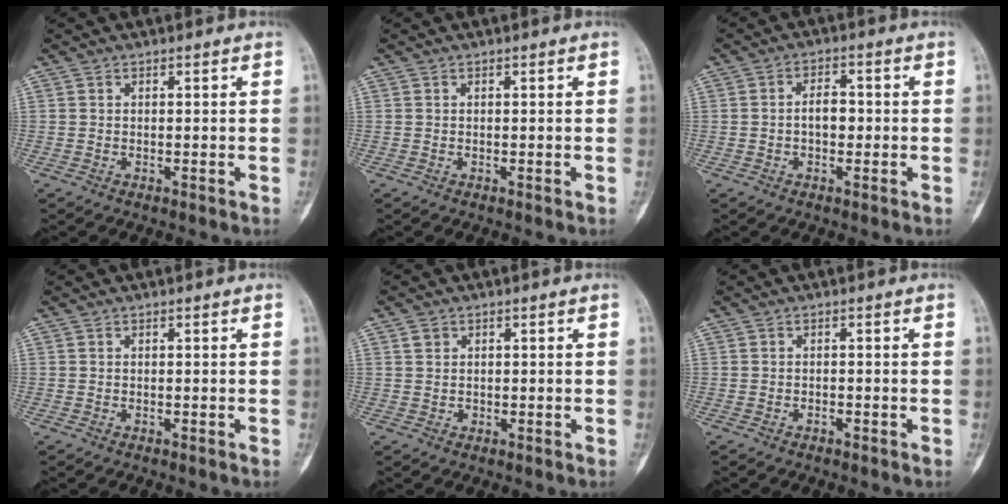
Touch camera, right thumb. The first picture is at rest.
{"total": 0.0}
{"total": 4.2, "force": [-0.4, 2.6, 3.3], "torque": [-0.045, 0.012, -0.010]}
{"total": 0.0}
{"total": 2.0, "force": [0.7, 1.7, 0.6], "torque": [-0.003, -0.002, 0.013]}
{"total": 0.5, "force": [-0.4, 0.3, 0.2], "torque": [-0.005, 0.003, -0.008]}